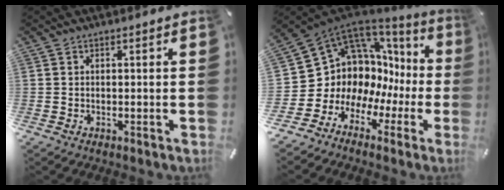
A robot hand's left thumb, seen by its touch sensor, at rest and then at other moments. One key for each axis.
{"total": 11.4, "fx": 3.9, "fy": 9.8, "fz": 4.4, "tx": -0.094, "ty": -0.071, "tz": 0.092}